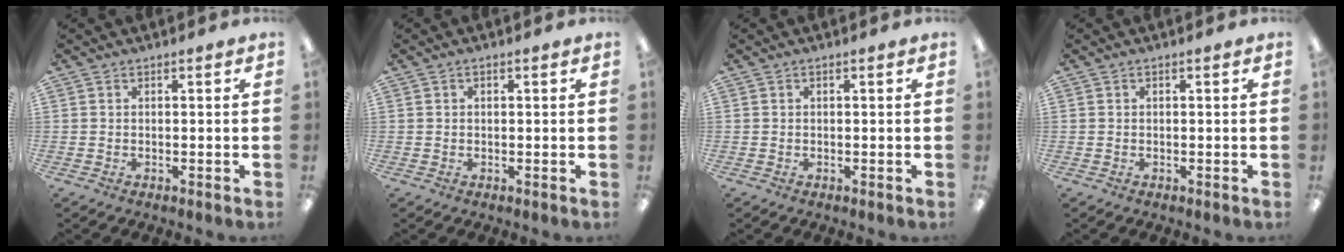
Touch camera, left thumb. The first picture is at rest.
{"total": 0.5, "force": [0.1, 0.4, 0.4], "torque": [-0.008, 0.001, 0.002]}
{"total": 0.0}
{"total": 0.0}